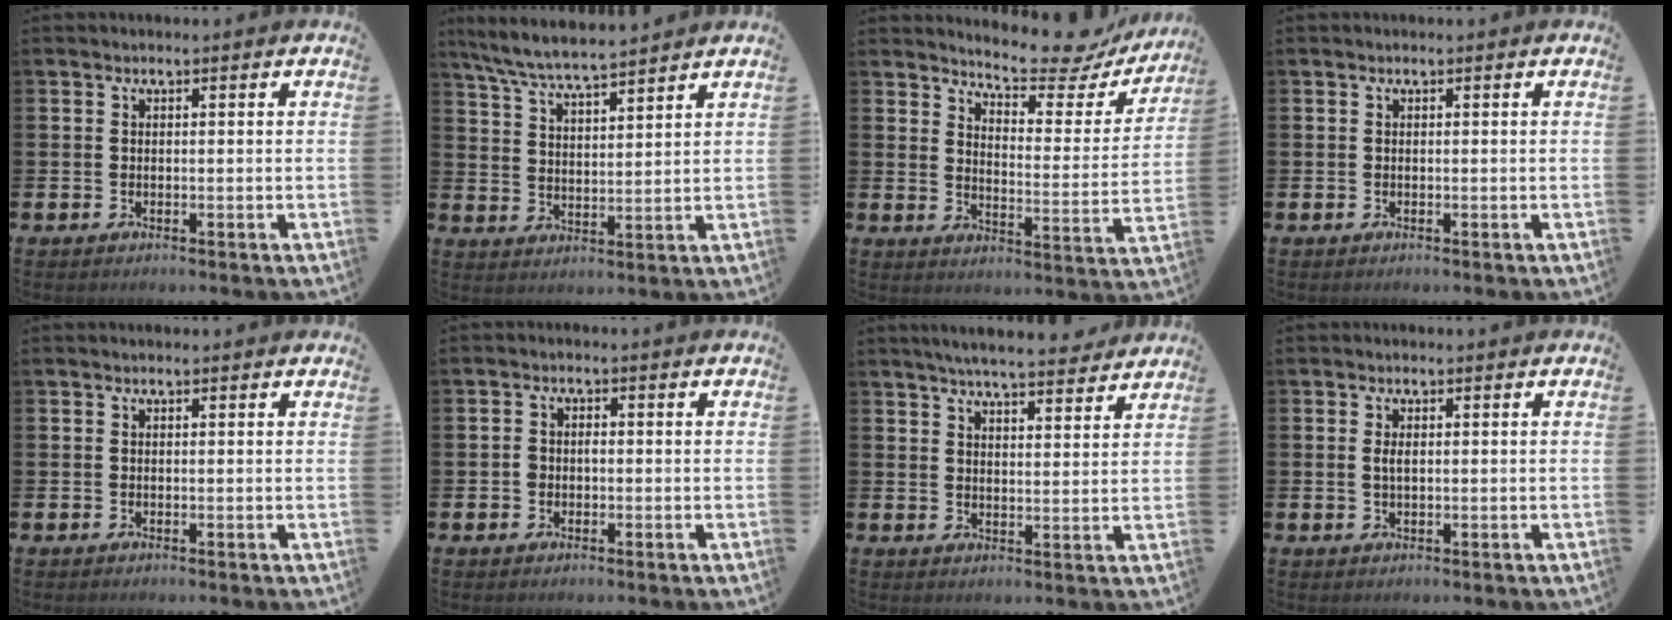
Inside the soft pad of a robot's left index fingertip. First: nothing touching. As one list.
[{"total": 6.5, "force": [6.2, 0.2, 1.8], "torque": [-0.058, -0.033, 0.110]}, {"total": 8.7, "force": [8.2, 1.3, 2.4], "torque": [-0.060, -0.061, 0.144]}, {"total": 0.0}, {"total": 0.0}, {"total": 1.6, "force": [-0.2, 1.3, 0.8], "torque": [-0.016, 0.008, -0.007]}, {"total": 5.9, "force": [5.7, 0.4, 1.5], "torque": [-0.035, -0.031, 0.099]}, {"total": 1.4, "force": [0.3, 0.6, 1.3], "torque": [-0.024, 0.004, 0.003]}]